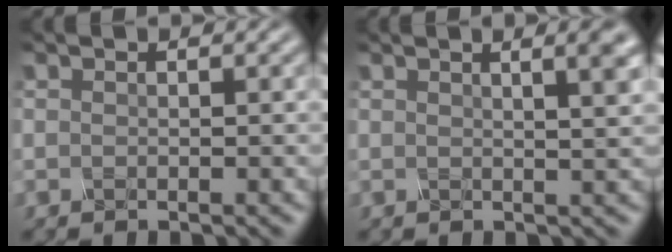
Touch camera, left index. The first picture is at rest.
{"total": 6.0, "force": [2.5, 2.6, 4.9], "torque": [-0.017, 0.052, 0.005]}